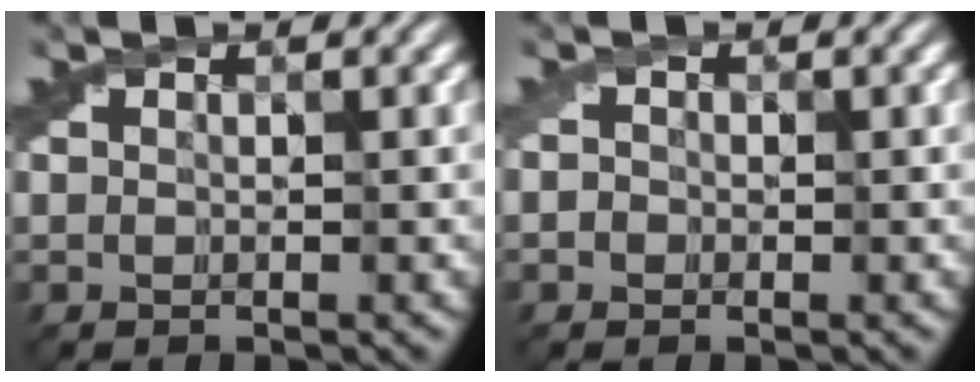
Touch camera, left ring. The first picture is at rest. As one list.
[{"total": 1.2, "force": [-0.2, 1.1, 0.4], "torque": [0.003, -0.004, -0.017]}]